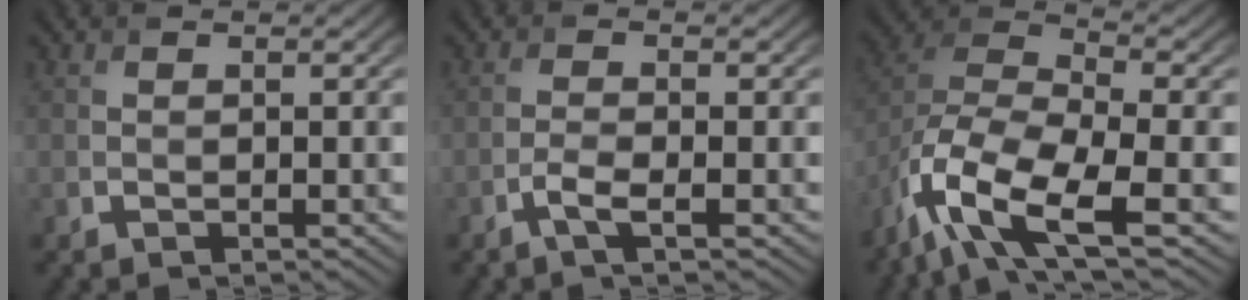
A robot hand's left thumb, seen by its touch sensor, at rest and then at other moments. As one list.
[{"total": 2.2, "force": [-1.2, 0.4, 1.8], "torque": [-0.040, 0.004, -0.029]}, {"total": 13.0, "force": [-7.3, 4.8, 9.6], "torque": [-0.211, -0.019, -0.145]}]